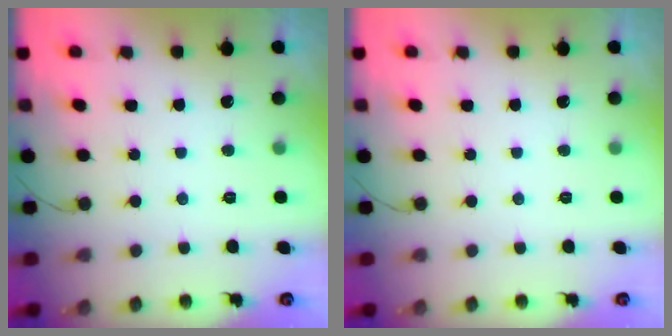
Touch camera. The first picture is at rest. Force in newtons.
{"total": 0.0}